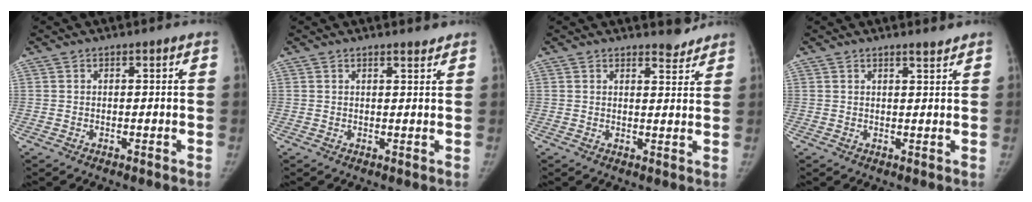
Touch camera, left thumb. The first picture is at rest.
{"total": 1.8, "force": [1.6, 0.4, 0.7], "torque": [-0.007, -0.012, 0.023]}
{"total": 3.3, "force": [3.2, 0.9, 0.6], "torque": [0.004, -0.028, 0.040]}
{"total": 2.0, "force": [1.8, 0.2, 0.9], "torque": [-0.010, -0.015, 0.028]}